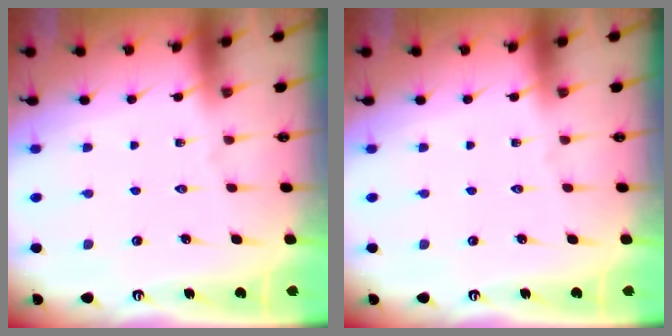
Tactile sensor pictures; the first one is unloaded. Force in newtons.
{"total": 0.0}